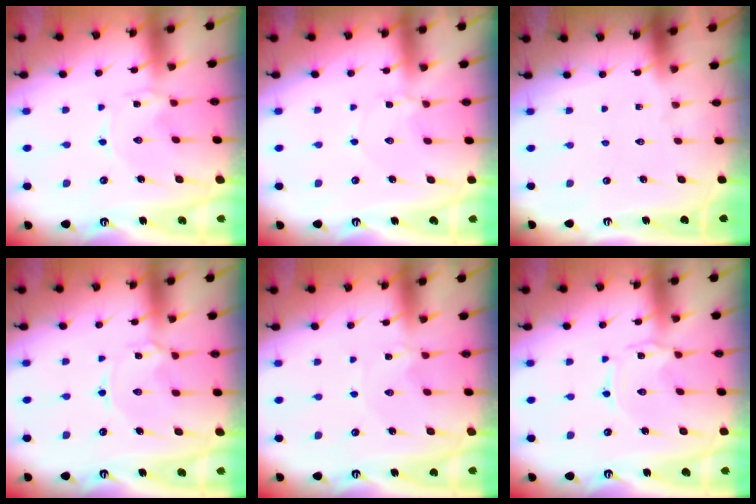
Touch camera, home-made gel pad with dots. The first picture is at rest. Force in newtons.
{"total": 2.0, "press": 2.0, "slide": 0.3}
{"total": 0.0}
{"total": 2.4, "press": 2.4, "slide": 0.3}
{"total": 0.0}
{"total": 0.0}